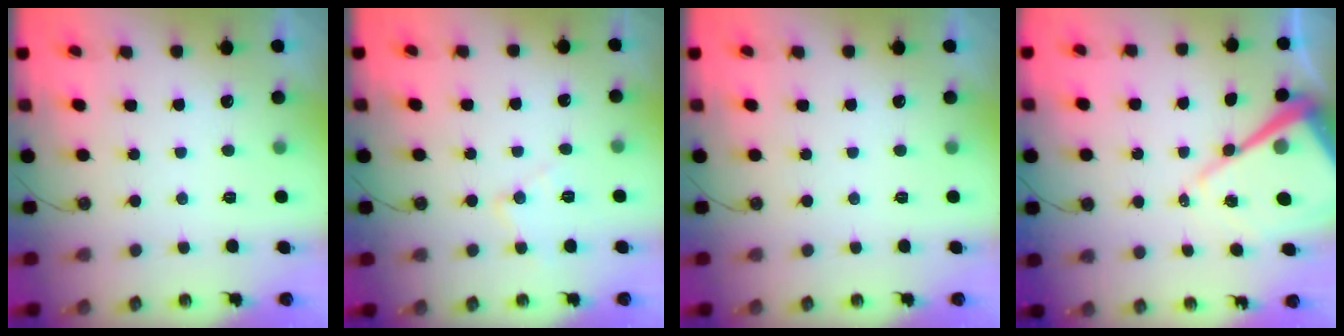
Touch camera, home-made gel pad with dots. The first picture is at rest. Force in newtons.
{"total": 7.7, "press": 7.7, "slide": 0.6}
{"total": 0.0}
{"total": 15.8, "press": 15.7, "slide": 1.4}